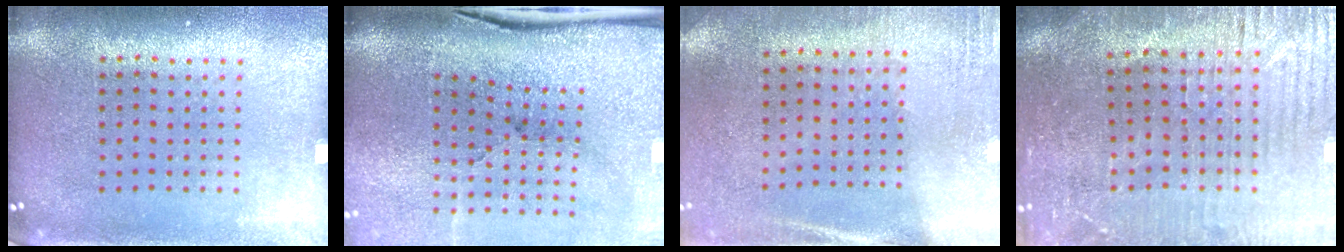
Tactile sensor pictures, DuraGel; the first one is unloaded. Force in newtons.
{"total": 5.1, "press": 4.1, "slide": 3.1}
{"total": 2.6, "press": 2.3, "slide": 1.3}
{"total": 2.2, "press": 2.2, "slide": 0.5}